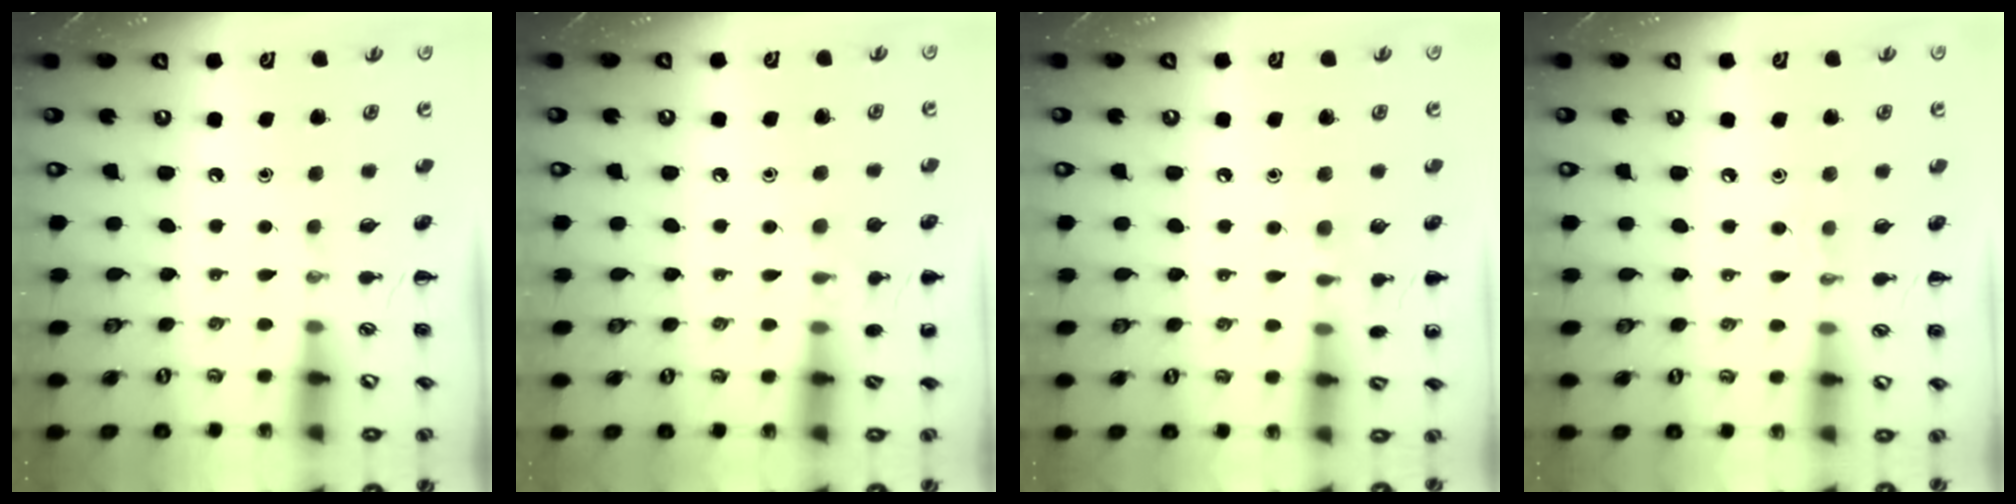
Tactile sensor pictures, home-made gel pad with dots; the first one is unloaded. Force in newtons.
{"total": 8.0, "press": 7.7, "slide": 2.2}
{"total": 6.8, "press": 6.6, "slide": 1.9}
{"total": 3.6, "press": 3.5, "slide": 1.0}